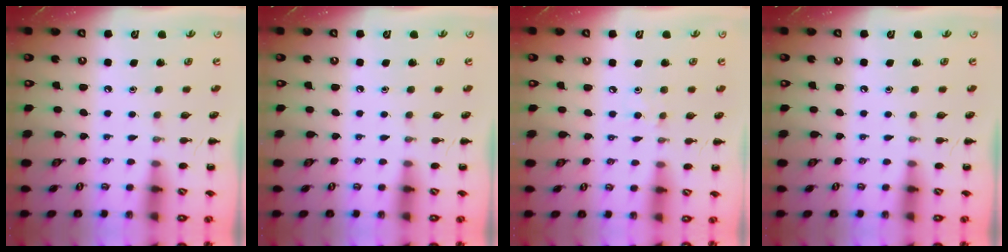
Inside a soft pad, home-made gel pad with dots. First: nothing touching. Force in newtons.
{"total": 0.0}
{"total": 4.2, "press": 4.0, "slide": 1.1}
{"total": 0.0}